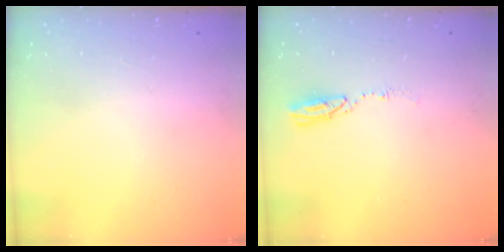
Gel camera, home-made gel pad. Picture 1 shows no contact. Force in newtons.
{"total": 3.5, "press": 3.5, "slide": 0.3}